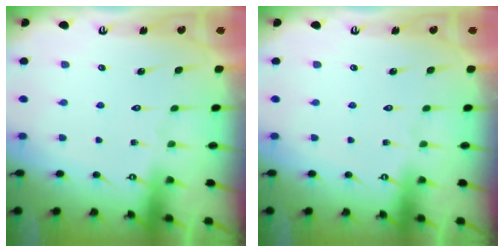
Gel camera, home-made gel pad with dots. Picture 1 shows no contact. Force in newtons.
{"total": 0.0}